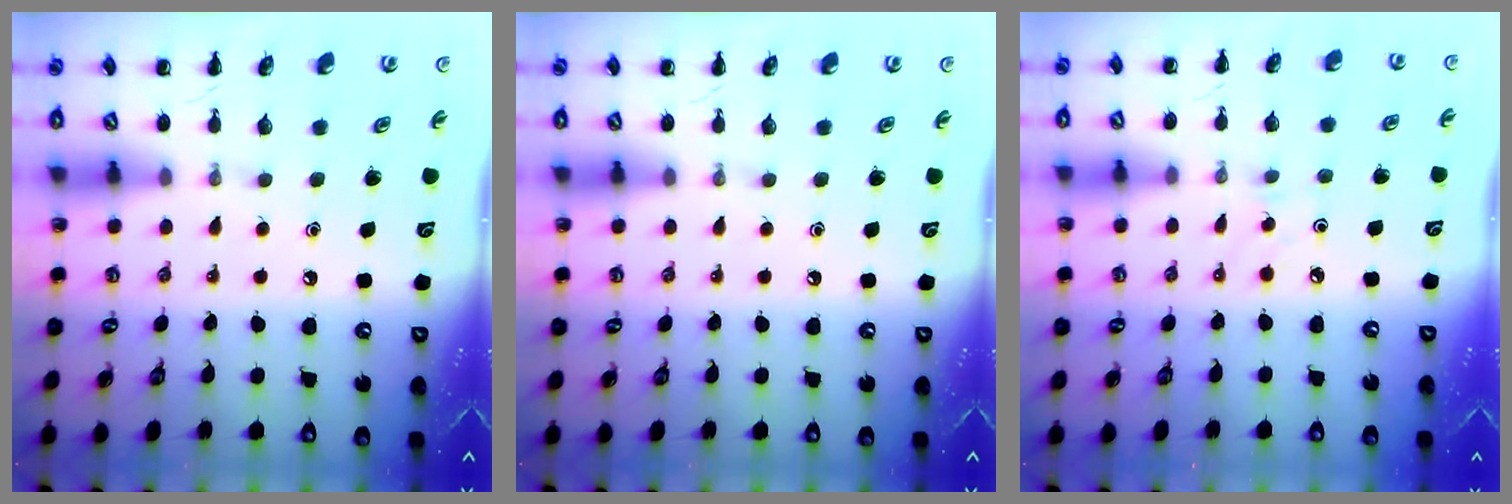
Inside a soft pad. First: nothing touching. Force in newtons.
{"total": 0.0}
{"total": 2.5, "press": 2.3, "slide": 0.9}